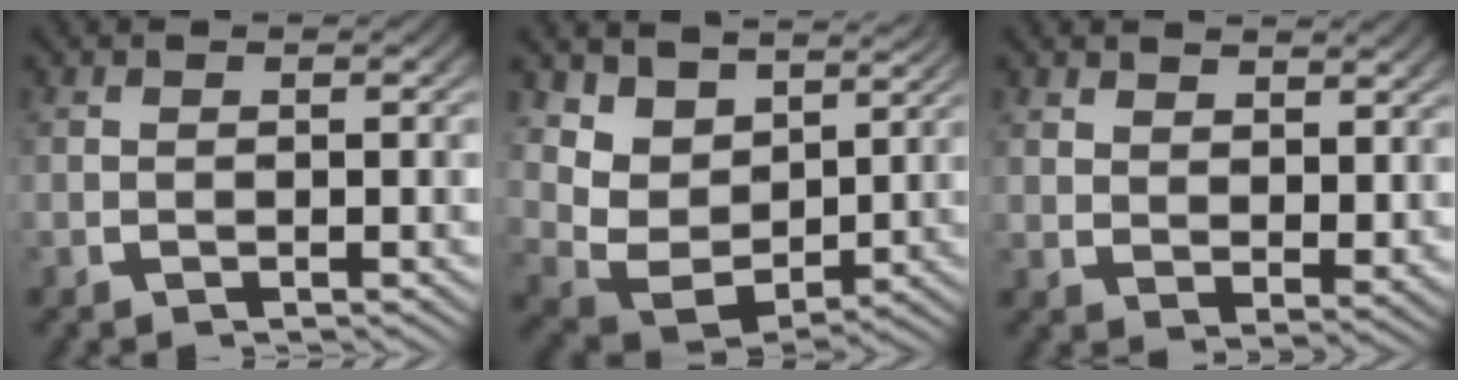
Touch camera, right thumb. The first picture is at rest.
{"total": 9.6, "force": [1.0, 7.4, 6.0], "torque": [-0.148, -0.042, 0.027]}
{"total": 2.8, "force": [2.1, 1.4, 1.3], "torque": [-0.012, -0.007, 0.044]}